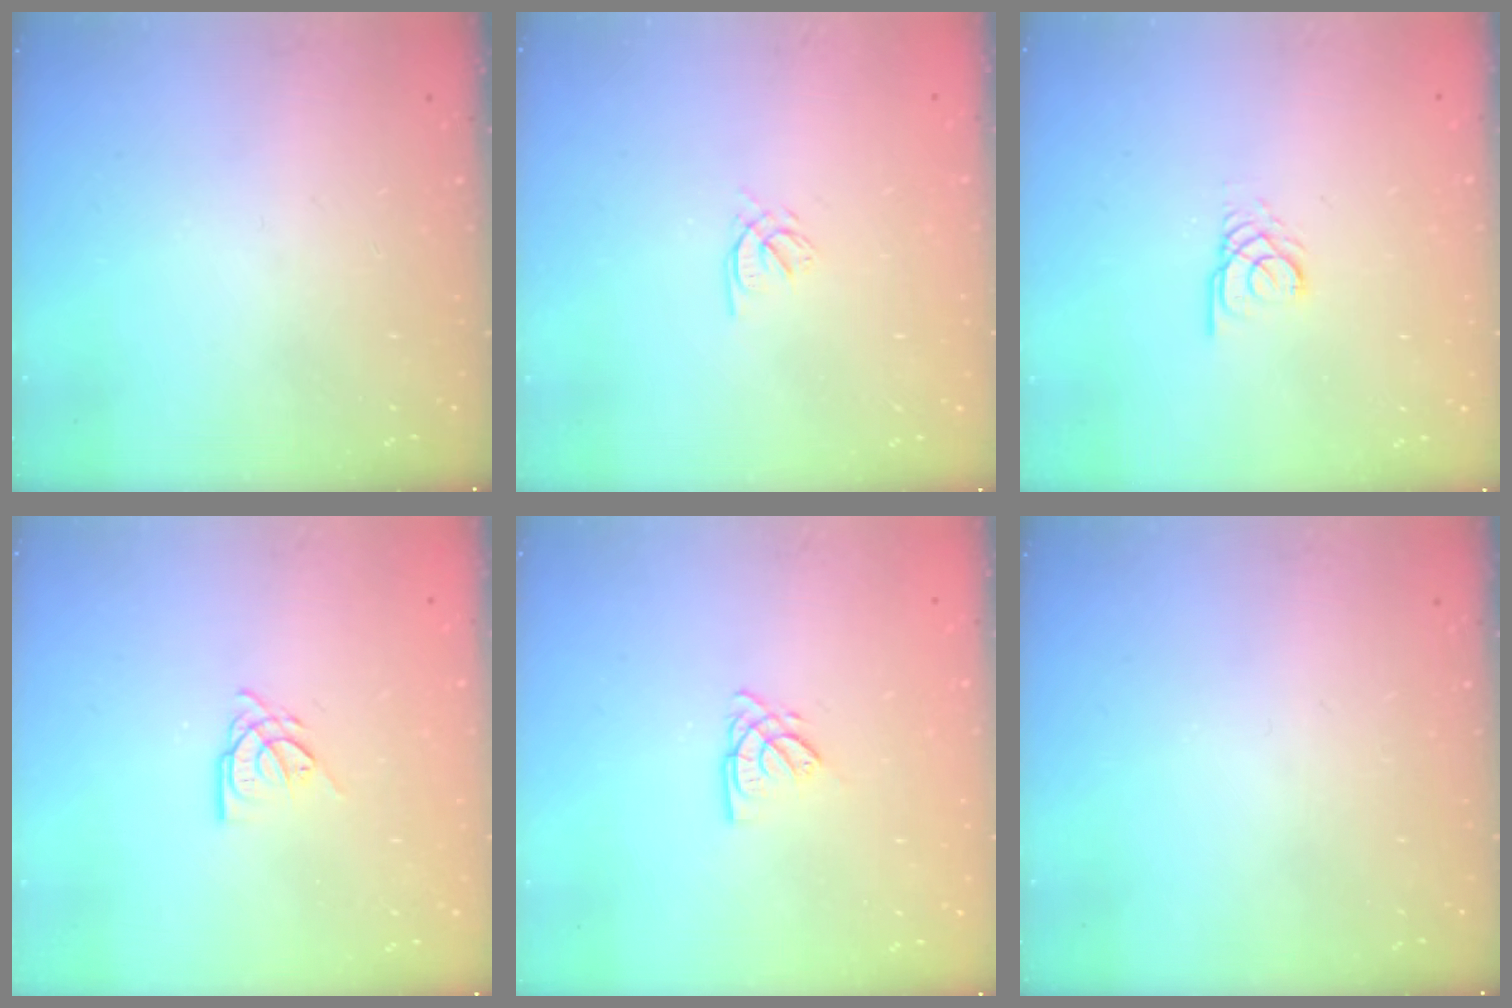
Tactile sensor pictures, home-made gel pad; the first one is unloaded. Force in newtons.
{"total": 2.1, "press": 2.1, "slide": 0.1}
{"total": 2.2, "press": 2.1, "slide": 0.2}
{"total": 5.9, "press": 5.8, "slide": 0.6}
{"total": 4.5, "press": 4.5, "slide": 0.3}
{"total": 0.0}